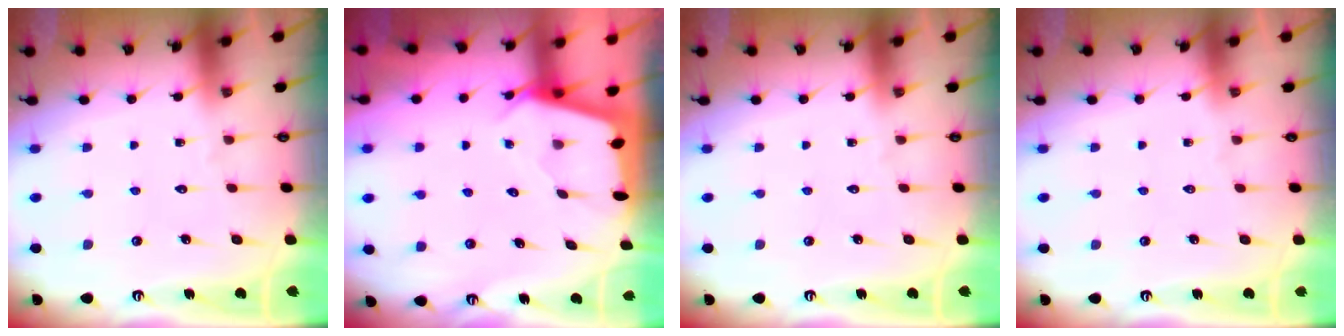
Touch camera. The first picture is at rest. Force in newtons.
{"total": 2.5, "press": 2.5, "slide": 0.2}
{"total": 0.0}
{"total": 0.0}